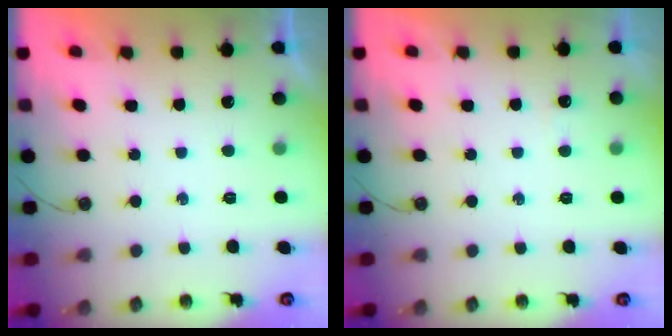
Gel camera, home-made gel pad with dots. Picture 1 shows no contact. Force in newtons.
{"total": 2.2, "press": 2.2, "slide": 0.5}